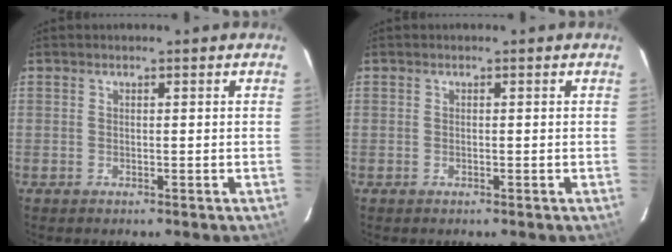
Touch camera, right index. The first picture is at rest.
{"total": 0.0}